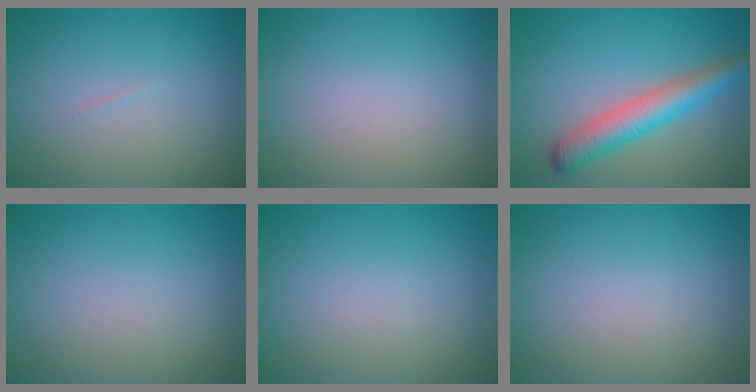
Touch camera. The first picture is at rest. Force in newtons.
{"total": 0.0}
{"total": 5.0, "press": 5.0, "slide": 0.1}
{"total": 0.0}
{"total": 0.0}
{"total": 0.0}